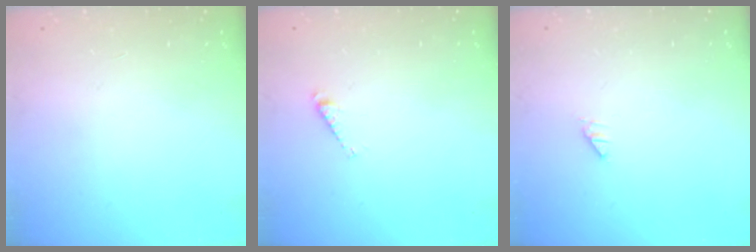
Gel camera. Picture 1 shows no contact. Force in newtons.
{"total": 2.9, "press": 2.9, "slide": 0.3}
{"total": 0.0}